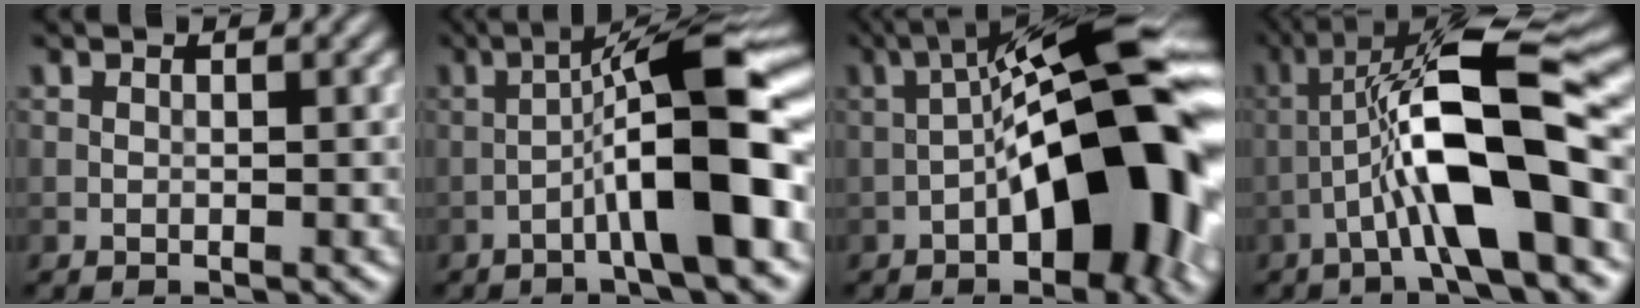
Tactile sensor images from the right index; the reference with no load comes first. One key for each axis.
{"total": 9.9, "fx": -2.9, "fy": 1.3, "fz": 9.4, "tx": -0.134, "ty": 0.028, "tz": -0.050}
{"total": 14.5, "fx": -3.4, "fy": 5.1, "fz": 13.1, "tx": -0.170, "ty": 0.029, "tz": -0.065}
{"total": 11.6, "fx": -3.0, "fy": 2.4, "fz": 11.0, "tx": -0.192, "ty": 0.025, "tz": -0.054}